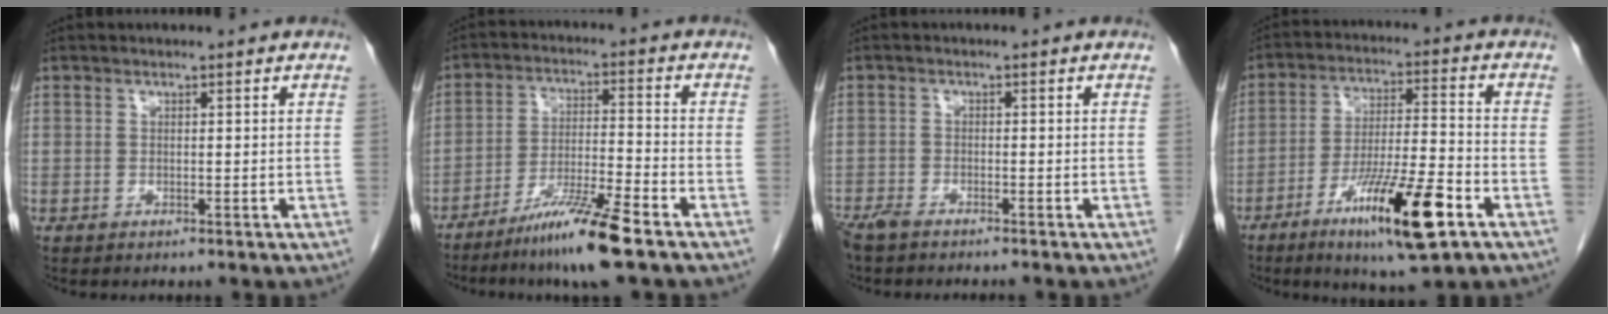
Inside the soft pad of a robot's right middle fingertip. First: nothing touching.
{"total": 9.7, "force": [-6.9, -0.7, 6.8], "torque": [-0.126, -0.031, -0.128]}
{"total": 3.9, "force": [-3.3, 0.6, 1.9], "torque": [-0.034, -0.008, -0.056]}
{"total": 14.4, "force": [-7.4, 1.3, 12.3], "torque": [-0.219, -0.023, -0.122]}